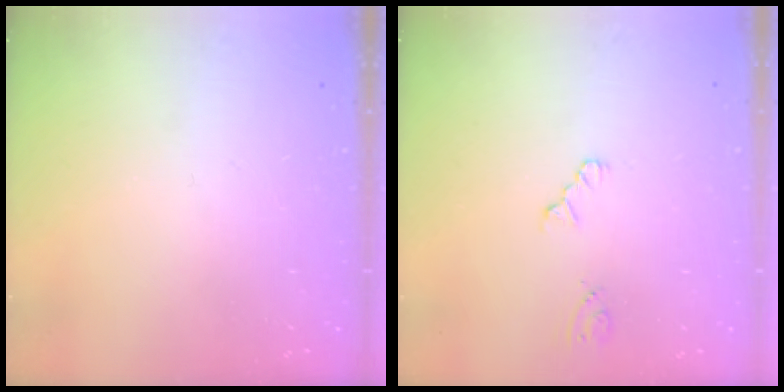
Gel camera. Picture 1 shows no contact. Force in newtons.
{"total": 1.2, "press": 1.2, "slide": 0.2}